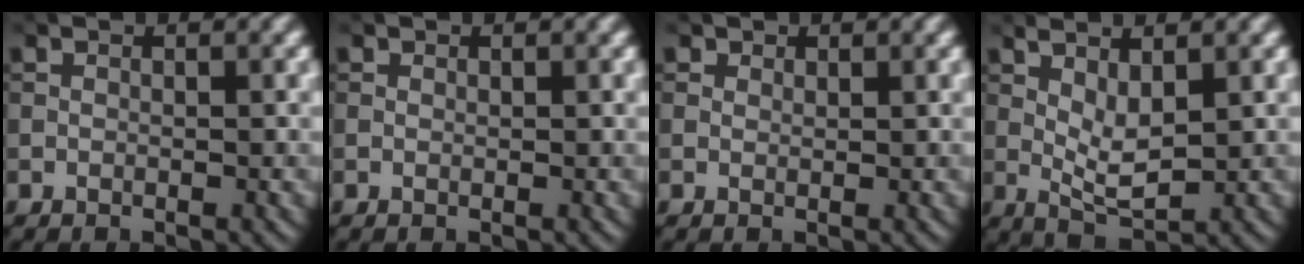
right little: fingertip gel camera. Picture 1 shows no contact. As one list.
[{"total": 1.0, "force": [-0.2, -0.6, -0.7], "torque": [0.002, 0.002, 0.013]}, {"total": 0.7, "force": [0.2, -0.2, -0.6], "torque": [-0.001, 0.001, 0.023]}, {"total": 2.4, "force": [0.4, 0.1, 2.4], "torque": [-0.064, -0.004, 0.032]}]